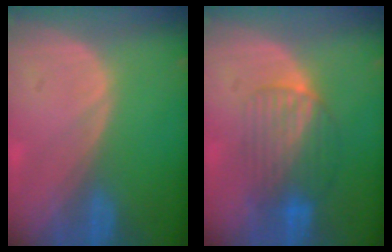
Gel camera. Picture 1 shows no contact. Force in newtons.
{"total": 6.6, "press": 6.5, "slide": 1.1}